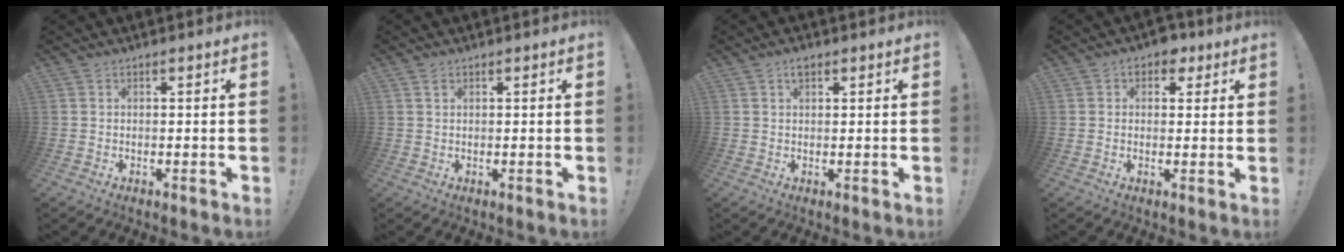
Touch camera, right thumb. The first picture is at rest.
{"total": 1.0, "force": [0.7, 0.6, 0.4], "torque": [-0.006, 0.000, 0.013]}
{"total": 2.0, "force": [1.2, 1.1, 1.2], "torque": [-0.019, -0.001, 0.020]}
{"total": 4.8, "force": [2.3, 3.3, 2.5], "torque": [-0.025, -0.008, 0.038]}